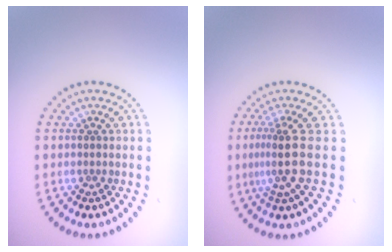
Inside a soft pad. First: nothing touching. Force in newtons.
{"total": 3.3, "press": 2.4, "slide": 2.3}